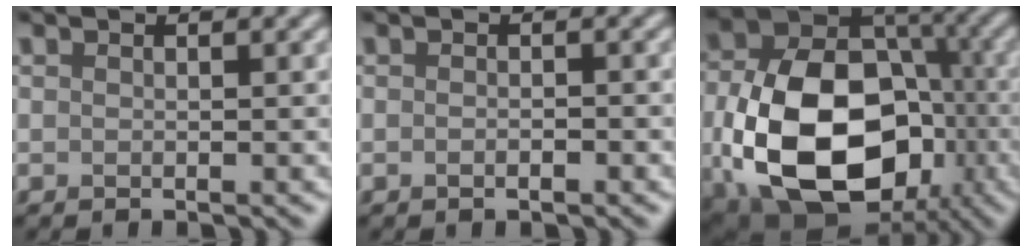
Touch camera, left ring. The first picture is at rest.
{"total": 1.0, "force": [-0.4, 0.3, 0.9], "torque": [-0.013, -0.002, -0.007]}
{"total": 15.8, "force": [-3.6, 11.2, 10.6], "torque": [-0.210, -0.040, -0.062]}